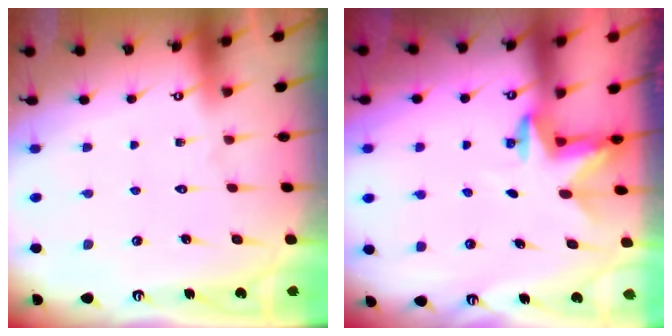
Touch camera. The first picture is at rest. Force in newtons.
{"total": 2.9, "press": 2.8, "slide": 0.6}